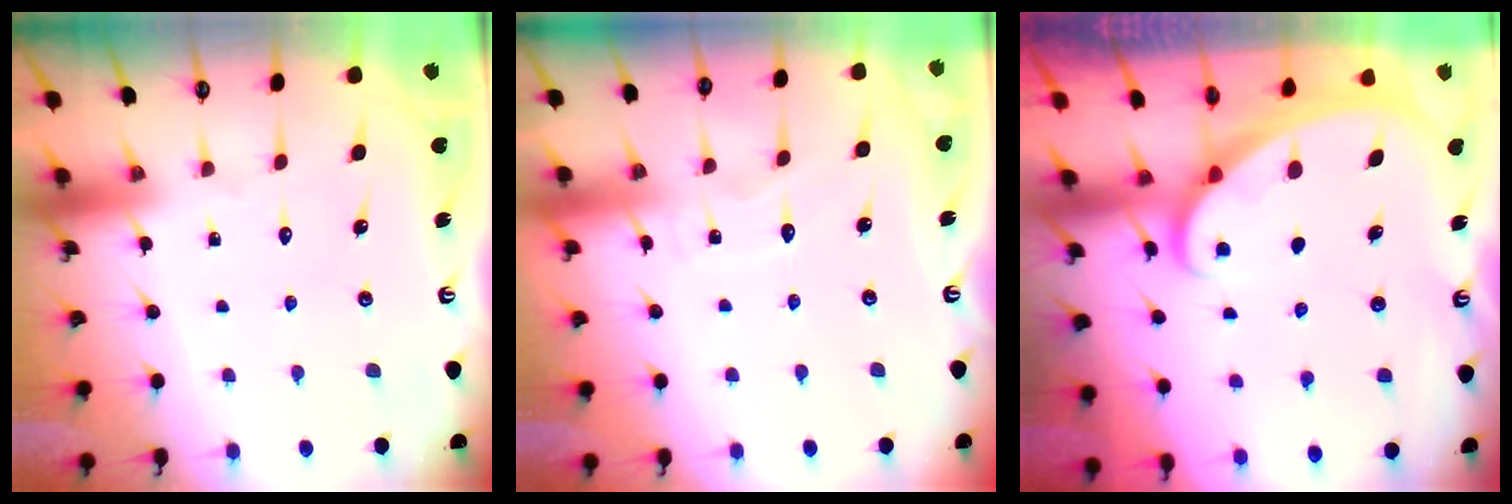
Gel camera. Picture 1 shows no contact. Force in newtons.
{"total": 4.0, "press": 3.9, "slide": 0.5}
{"total": 1.7, "press": 1.7, "slide": 0.2}